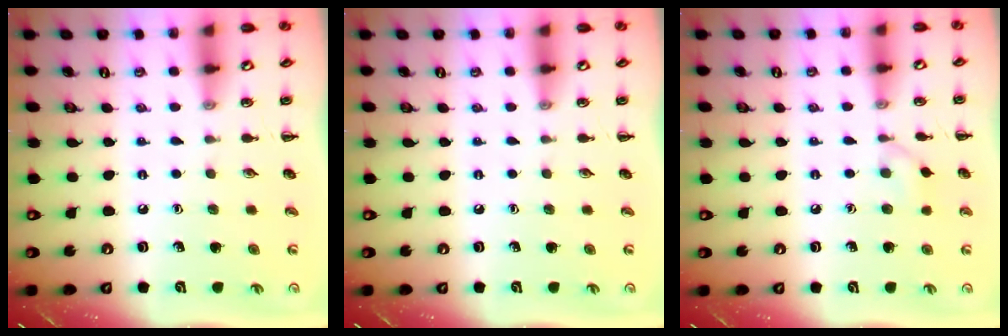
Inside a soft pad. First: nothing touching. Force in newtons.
{"total": 0.0}
{"total": 5.8, "press": 5.6, "slide": 1.6}